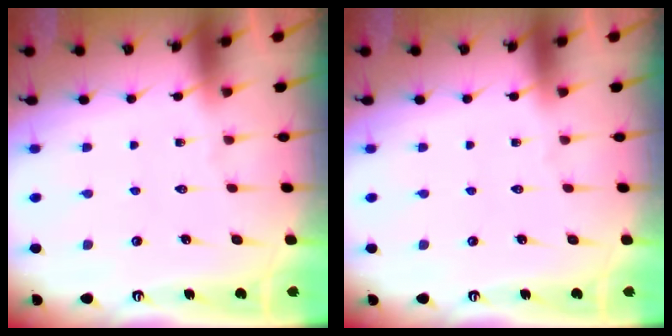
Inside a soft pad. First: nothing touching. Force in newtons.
{"total": 0.0}